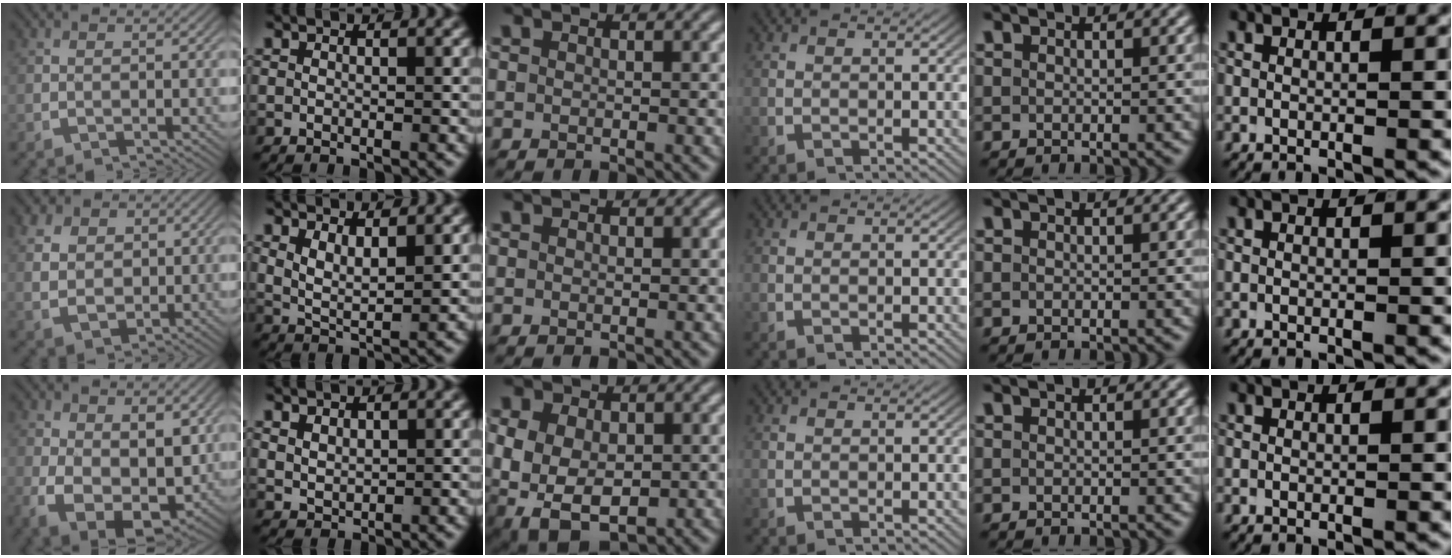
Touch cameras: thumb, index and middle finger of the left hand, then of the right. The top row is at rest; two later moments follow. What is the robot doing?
{"motion": "lift_and_place", "object": "shirt"}